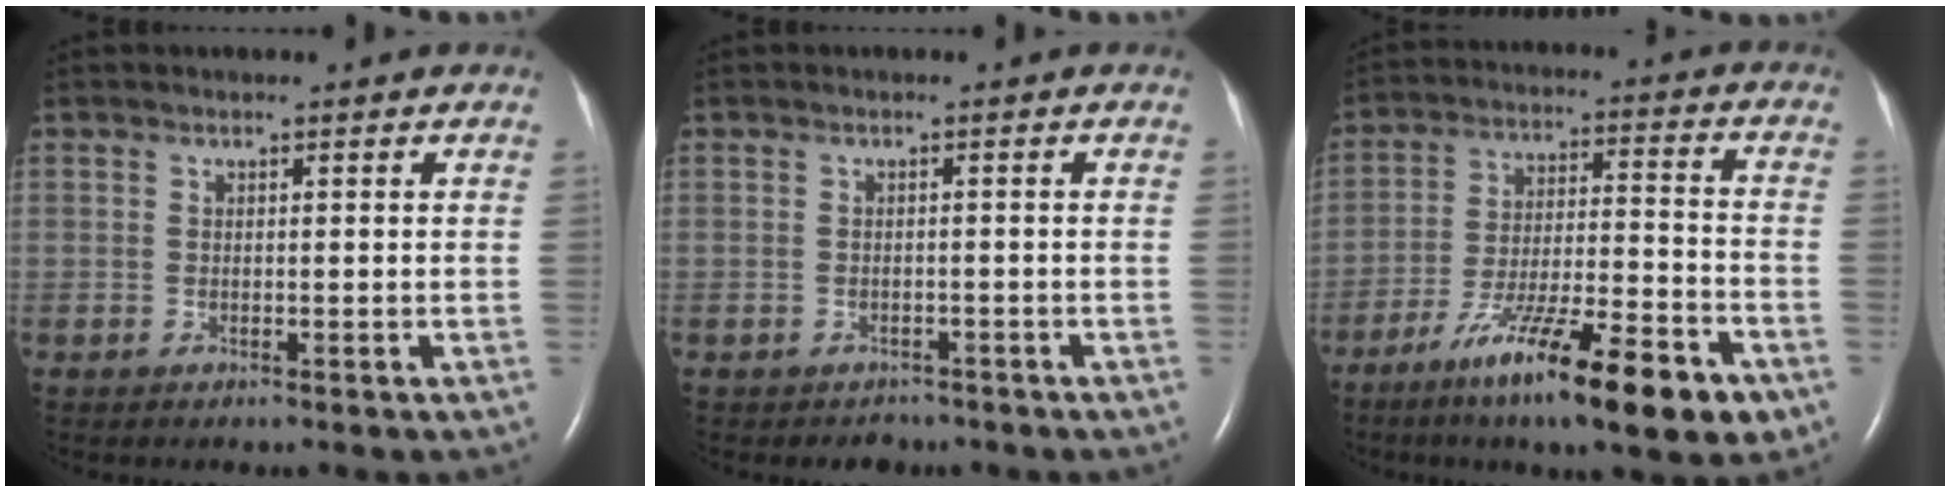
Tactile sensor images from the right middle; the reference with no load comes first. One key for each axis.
{"total": 1.7, "fx": -1.4, "fy": 1.0, "fz": -0.1, "tx": -0.007, "ty": 0.003, "tz": -0.020}
{"total": 18.0, "fx": -10.8, "fy": 2.4, "fz": 14.2, "tx": -0.208, "ty": -0.023, "tz": -0.174}